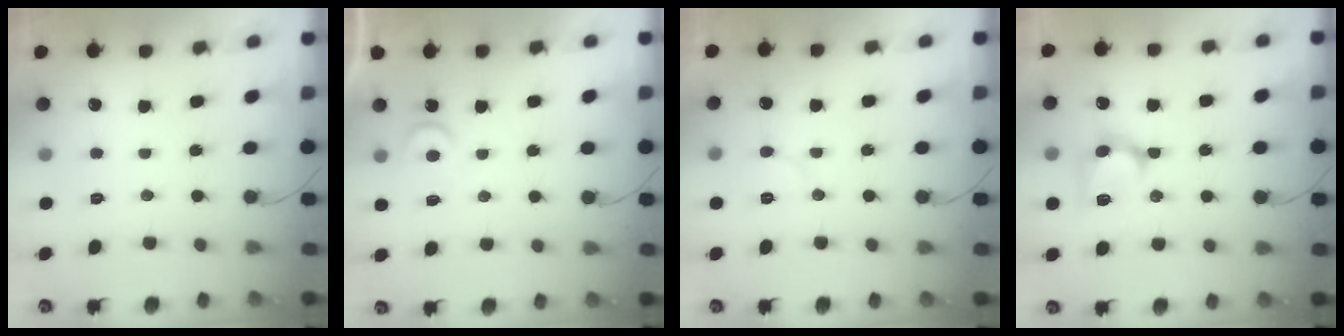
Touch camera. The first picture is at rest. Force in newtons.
{"total": 4.5, "press": 4.5, "slide": 0.4}
{"total": 6.7, "press": 6.7, "slide": 0.8}
{"total": 10.4, "press": 10.4, "slide": 0.4}